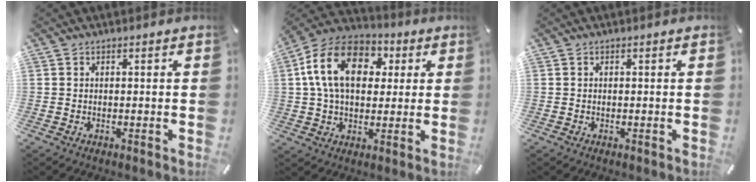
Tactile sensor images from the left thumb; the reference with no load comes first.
{"total": 16.4, "force": [3.5, 11.7, 11.0], "torque": [-0.221, 0.013, 0.061]}
{"total": 0.0}